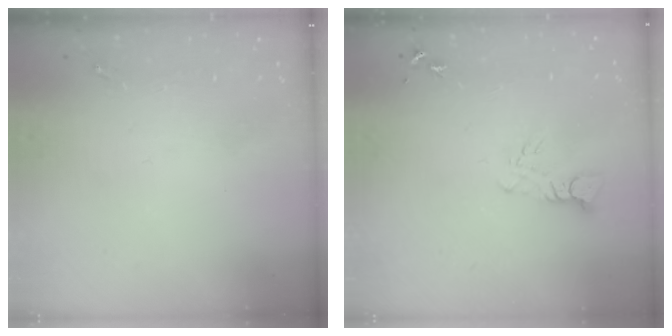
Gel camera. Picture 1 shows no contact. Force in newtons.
{"total": 4.0, "press": 4.0, "slide": 0.4}